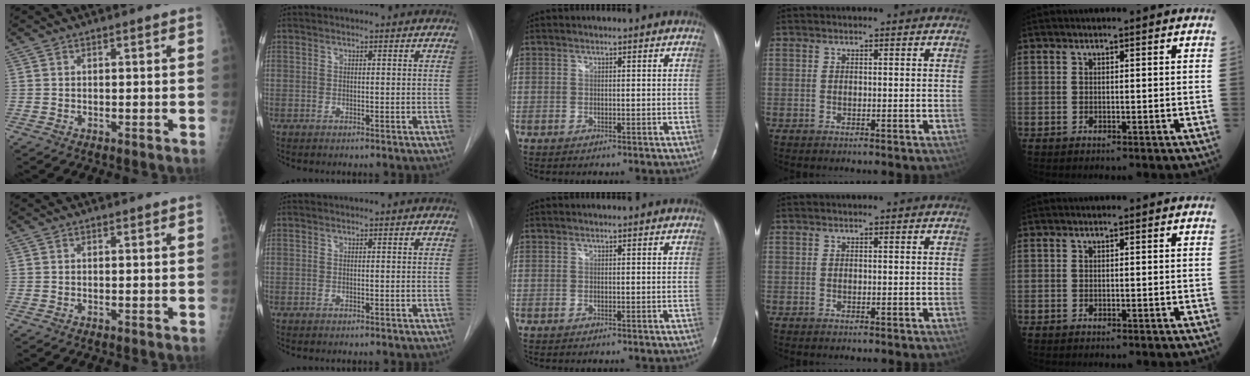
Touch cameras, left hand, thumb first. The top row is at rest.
{}